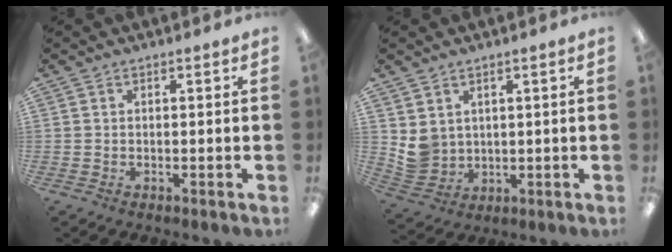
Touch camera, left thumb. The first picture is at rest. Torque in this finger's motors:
{"motor_torque": [0.76, 0.98, 0.72, -0.89, 0.02]}